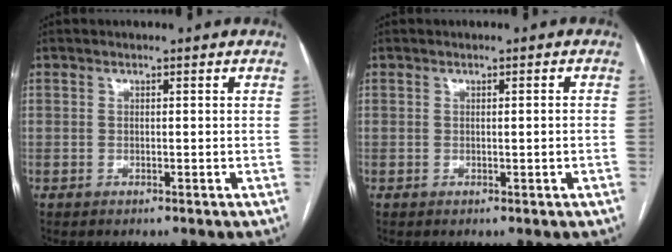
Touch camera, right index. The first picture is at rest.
{"total": 1.2, "force": [-0.2, -0.1, 1.2], "torque": [-0.020, 0.000, 0.001]}